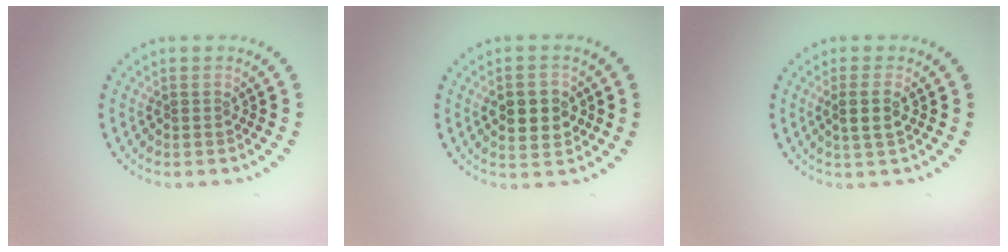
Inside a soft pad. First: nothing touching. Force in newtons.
{"total": 4.4, "press": 4.4, "slide": 0.2}
{"total": 2.1, "press": 1.9, "slide": 0.9}